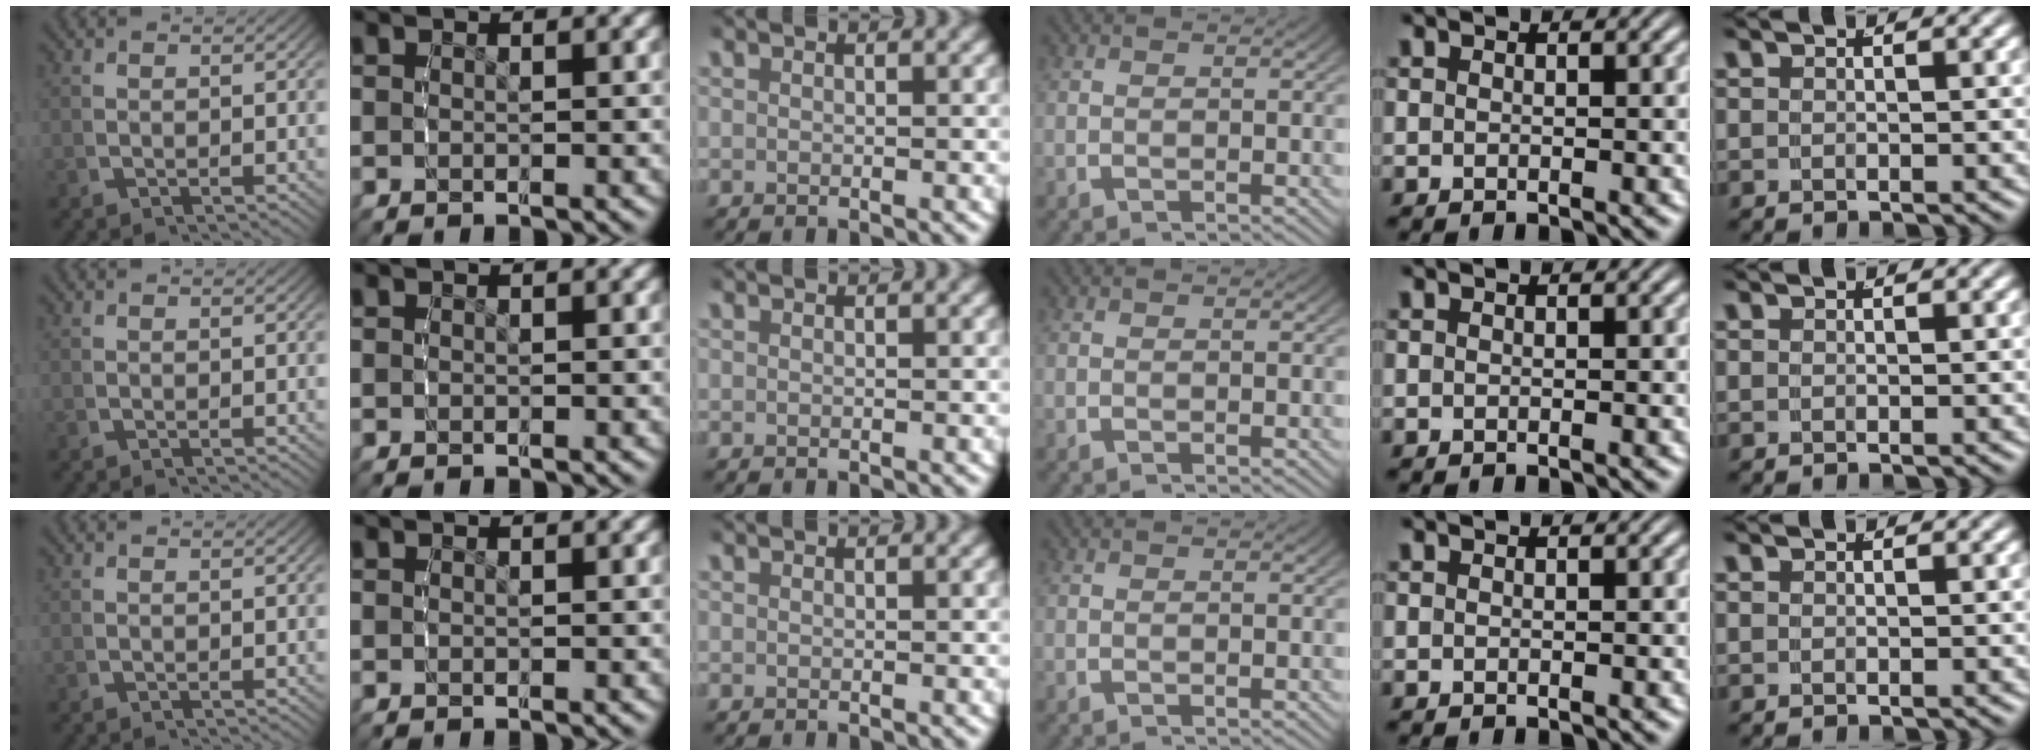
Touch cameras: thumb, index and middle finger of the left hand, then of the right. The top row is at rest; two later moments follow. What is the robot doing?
{"motion": "reach", "object": "paper towel"}